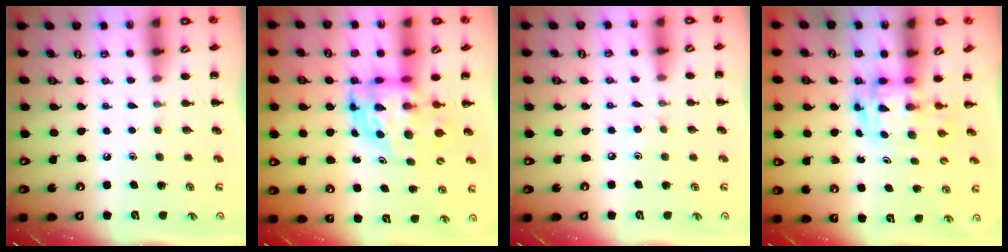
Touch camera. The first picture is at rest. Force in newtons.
{"total": 8.5, "press": 8.4, "slide": 1.4}
{"total": 3.8, "press": 3.6, "slide": 1.2}
{"total": 2.8, "press": 2.7, "slide": 0.5}